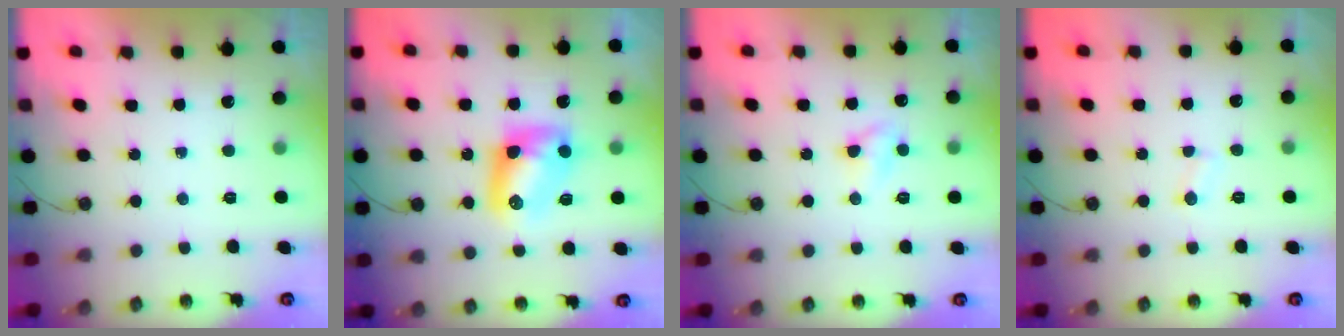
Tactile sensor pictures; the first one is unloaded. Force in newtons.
{"total": 9.4, "press": 9.4, "slide": 0.6}
{"total": 4.8, "press": 4.8, "slide": 0.6}
{"total": 1.8, "press": 1.8, "slide": 0.2}